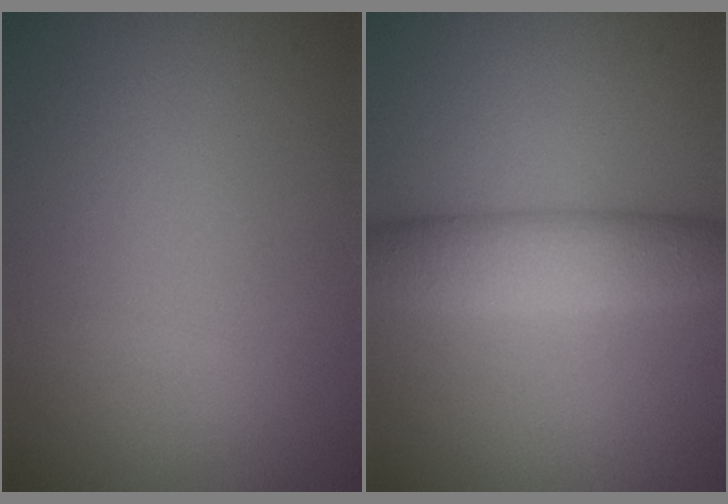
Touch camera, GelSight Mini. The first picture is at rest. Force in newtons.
{"total": 5.5, "press": 5.5, "slide": 0.2}